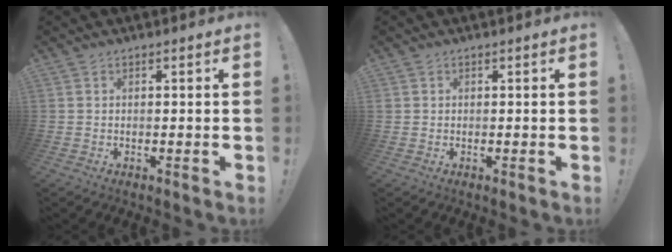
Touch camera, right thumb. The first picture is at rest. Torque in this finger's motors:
{"motor_torque": [-0.17, 0.10, 0.26, 0.05, -0.04]}